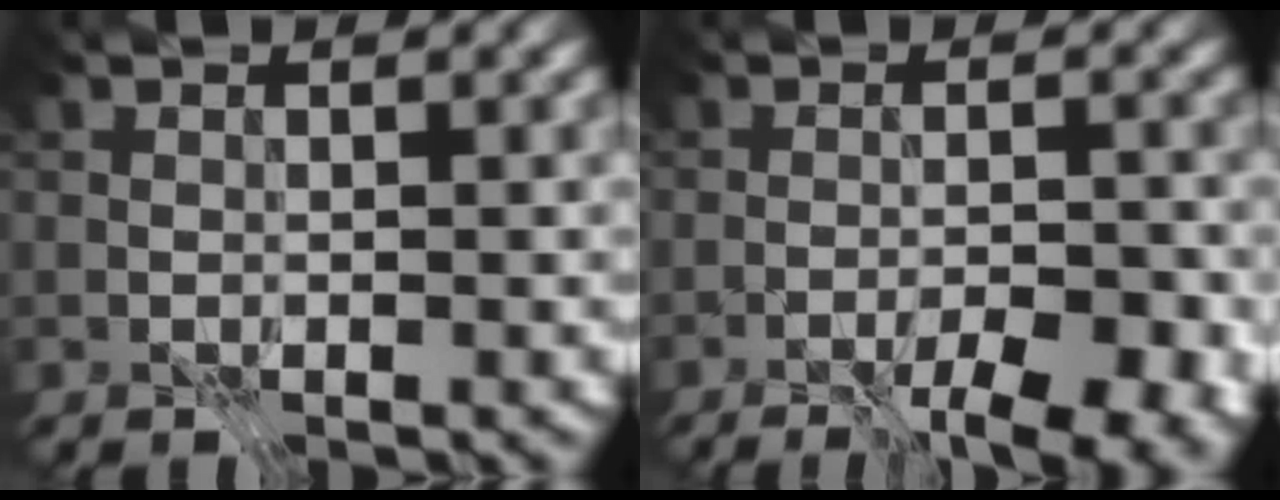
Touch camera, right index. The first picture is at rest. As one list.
[{"total": 6.6, "force": [-4.4, 1.3, 4.7], "torque": [-0.065, -0.006, -0.055]}]